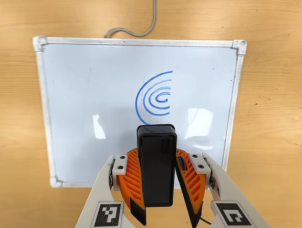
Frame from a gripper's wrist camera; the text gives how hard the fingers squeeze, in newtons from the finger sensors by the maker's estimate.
{"total": 8.5, "left": 8.6, "right": 8.4}